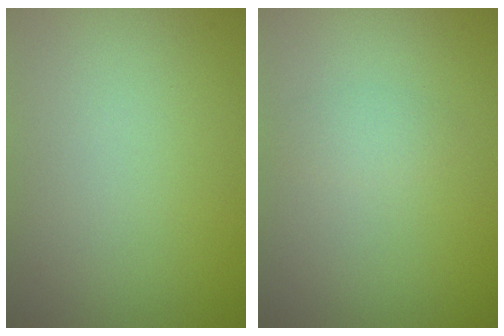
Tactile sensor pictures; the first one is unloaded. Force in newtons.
{"total": 1.2, "press": 1.2, "slide": 0.1}